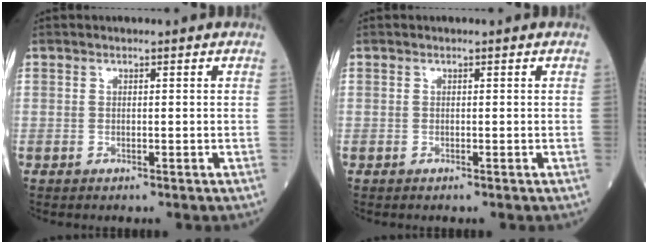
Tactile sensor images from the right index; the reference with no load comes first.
{"total": 0.0}